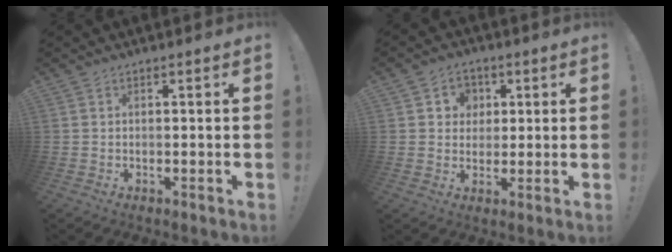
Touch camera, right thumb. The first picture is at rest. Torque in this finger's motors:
{"motor_torque": [0.65, 0.87, 0.01, 0.02, 0.19]}